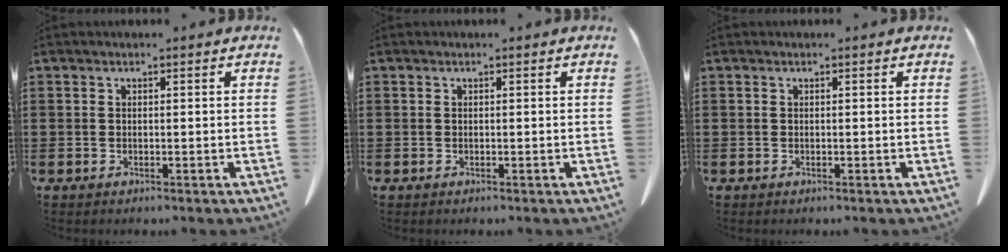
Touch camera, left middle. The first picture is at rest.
{"total": 0.0}
{"total": 0.0}